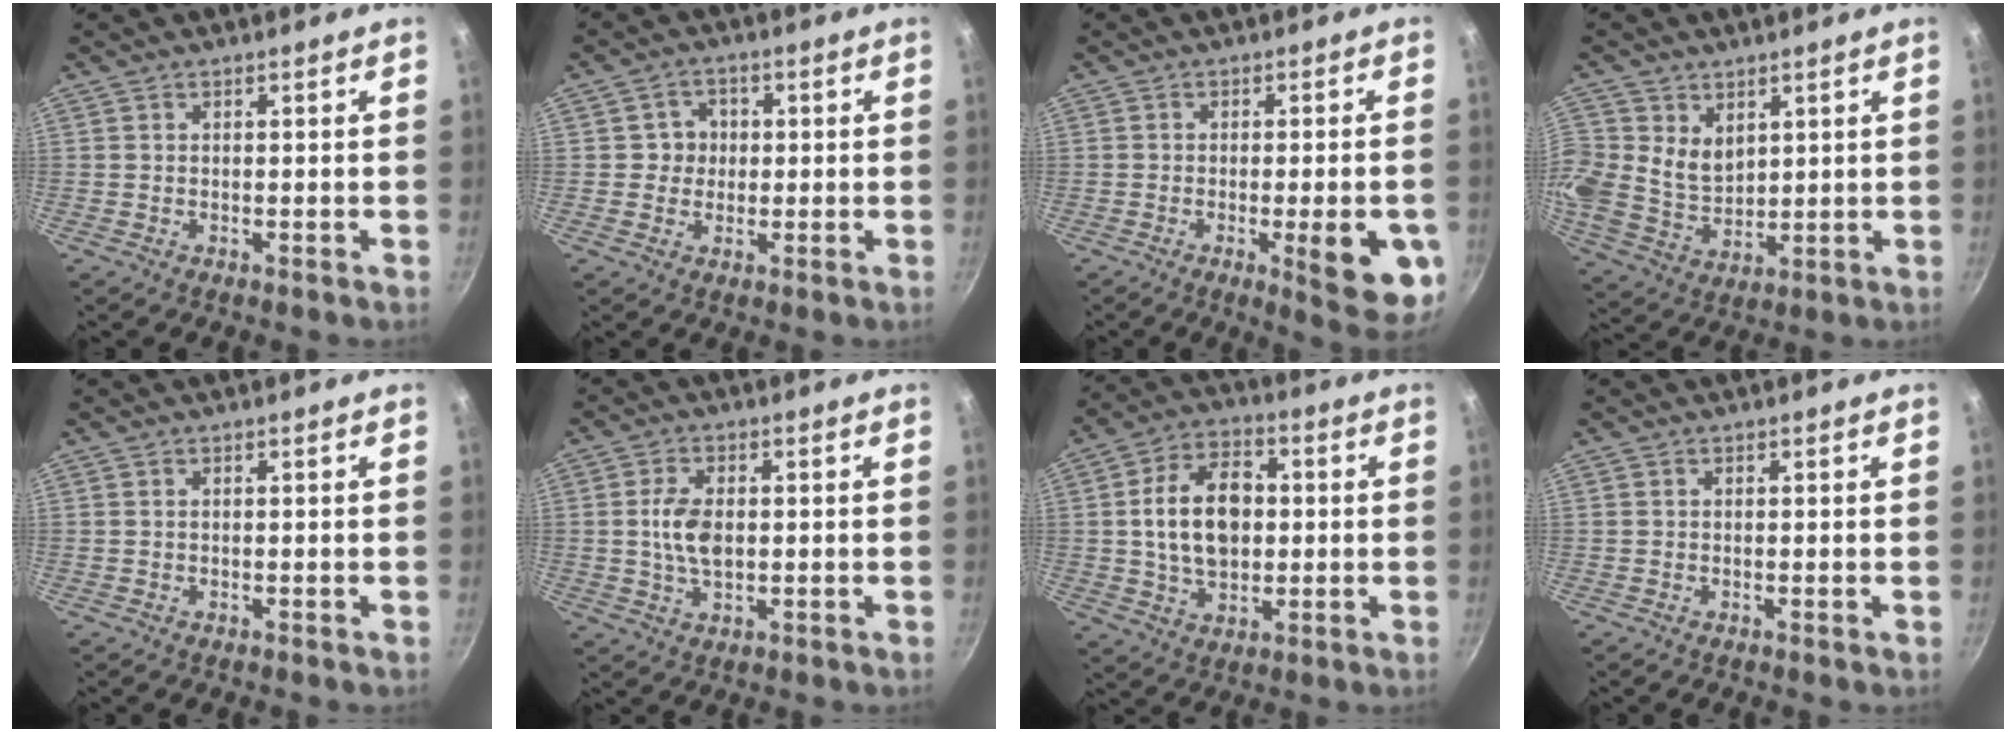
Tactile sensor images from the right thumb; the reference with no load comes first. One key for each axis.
{"total": 4.1, "fx": 0.2, "fy": 3.9, "fz": 1.3, "tx": 0.012, "ty": 0.005, "tz": -0.002}
{"total": 11.8, "fx": -3.3, "fy": 3.0, "fz": 10.9, "tx": -0.113, "ty": 0.005, "tz": -0.038}
{"total": 11.3, "fx": 4.0, "fy": 9.1, "fz": 5.6, "tx": -0.115, "ty": -0.011, "tz": 0.088}
{"total": 0.0}
{"total": 6.6, "fx": 0.2, "fy": 3.8, "fz": 5.3, "tx": -0.099, "ty": 0.001, "tz": 0.002}
{"total": 14.2, "fx": 0.8, "fy": 9.5, "fz": 10.5, "tx": -0.150, "ty": 0.016, "tz": 0.010}
{"total": 0.0}